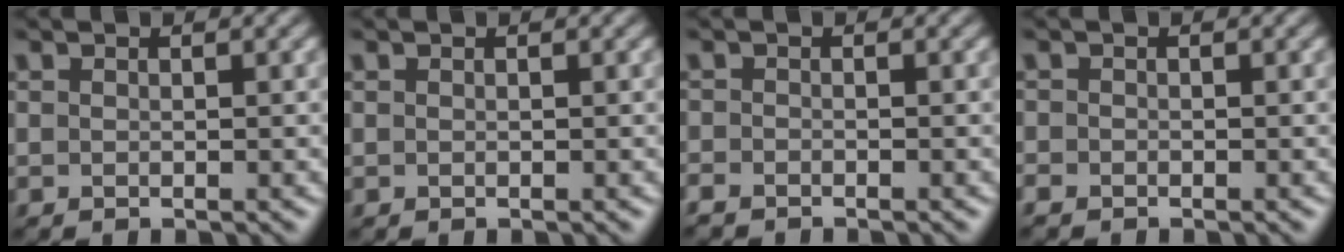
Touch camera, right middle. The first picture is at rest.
{"total": 0.0}
{"total": 1.6, "force": [-1.5, 0.4, 0.4], "torque": [-0.007, -0.009, -0.032]}
{"total": 0.9, "force": [-0.8, 0.5, 0.2], "torque": [-0.002, -0.005, -0.017]}